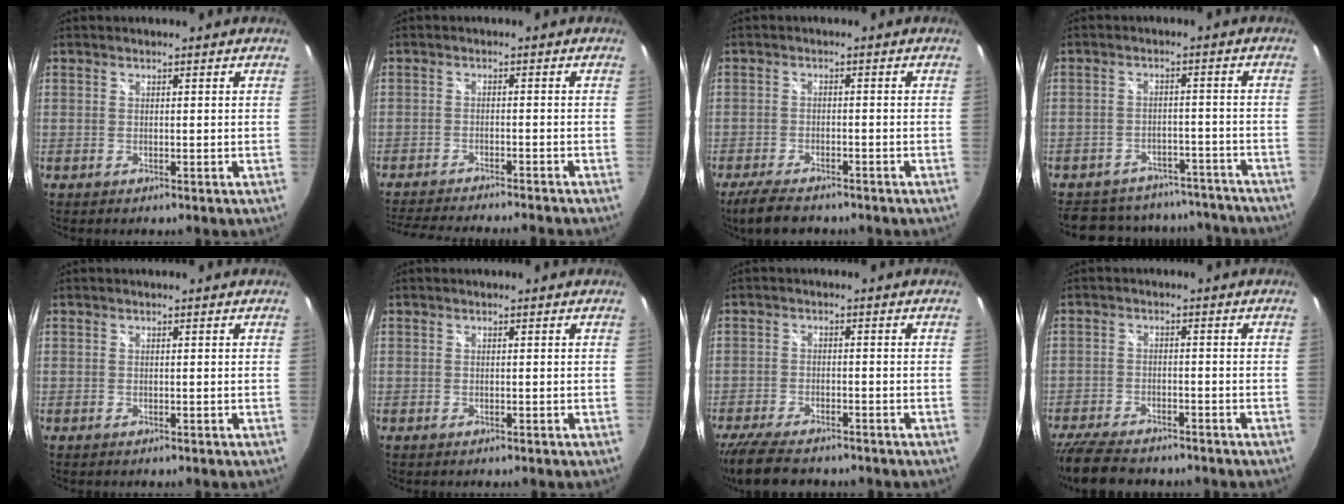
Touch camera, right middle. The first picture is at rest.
{"total": 11.4, "force": [-10.4, 0.7, 4.5], "torque": [-0.105, -0.012, -0.161]}
{"total": 6.3, "force": [-5.2, 2.1, 2.9], "torque": [-0.078, -0.009, -0.089]}
{"total": 19.3, "force": [-16.8, 7.8, 5.6], "torque": [-0.120, 0.040, -0.201]}
{"total": 0.0}
{"total": 0.0}
{"total": 10.2, "force": [-8.4, 3.3, 4.7], "torque": [-0.118, -0.021, -0.143]}
{"total": 11.6, "force": [-9.7, 4.0, 4.9], "torque": [-0.128, -0.018, -0.162]}